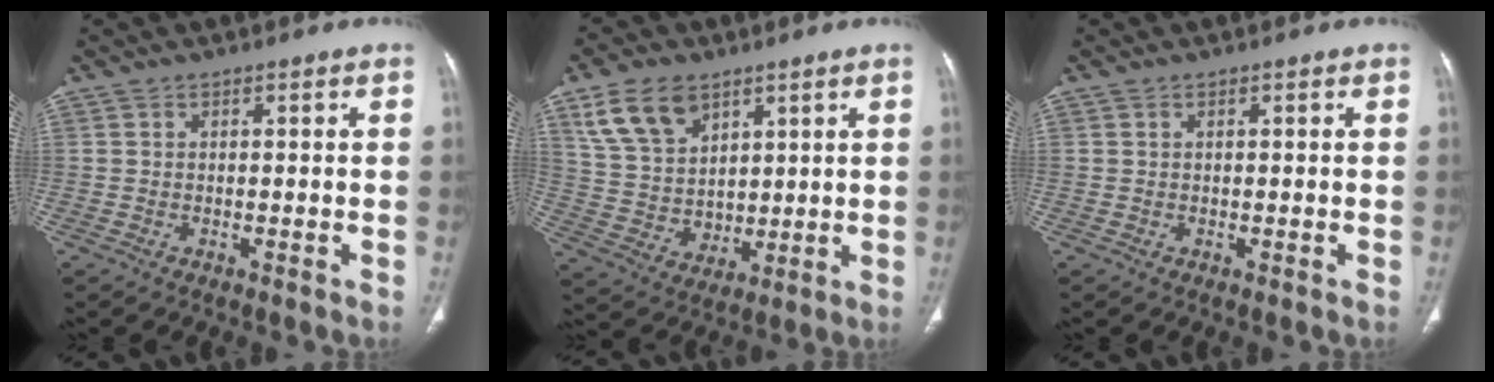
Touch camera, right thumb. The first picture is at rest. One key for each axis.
{"total": 12.7, "fx": 6.9, "fy": 8.6, "fz": 6.3, "tx": -0.094, "ty": -0.030, "tz": 0.144}
{"total": 0.0}